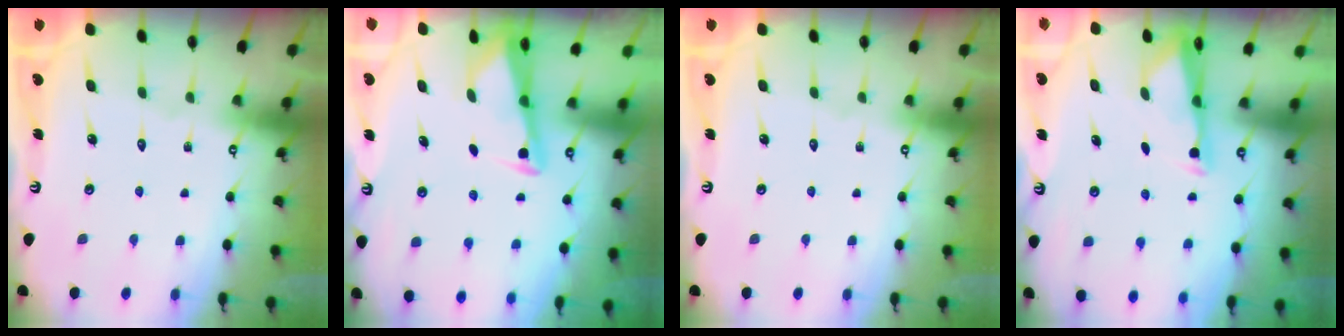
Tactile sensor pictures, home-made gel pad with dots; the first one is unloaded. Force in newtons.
{"total": 2.7, "press": 2.7, "slide": 0.2}
{"total": 0.0}
{"total": 3.0, "press": 2.9, "slide": 0.5}